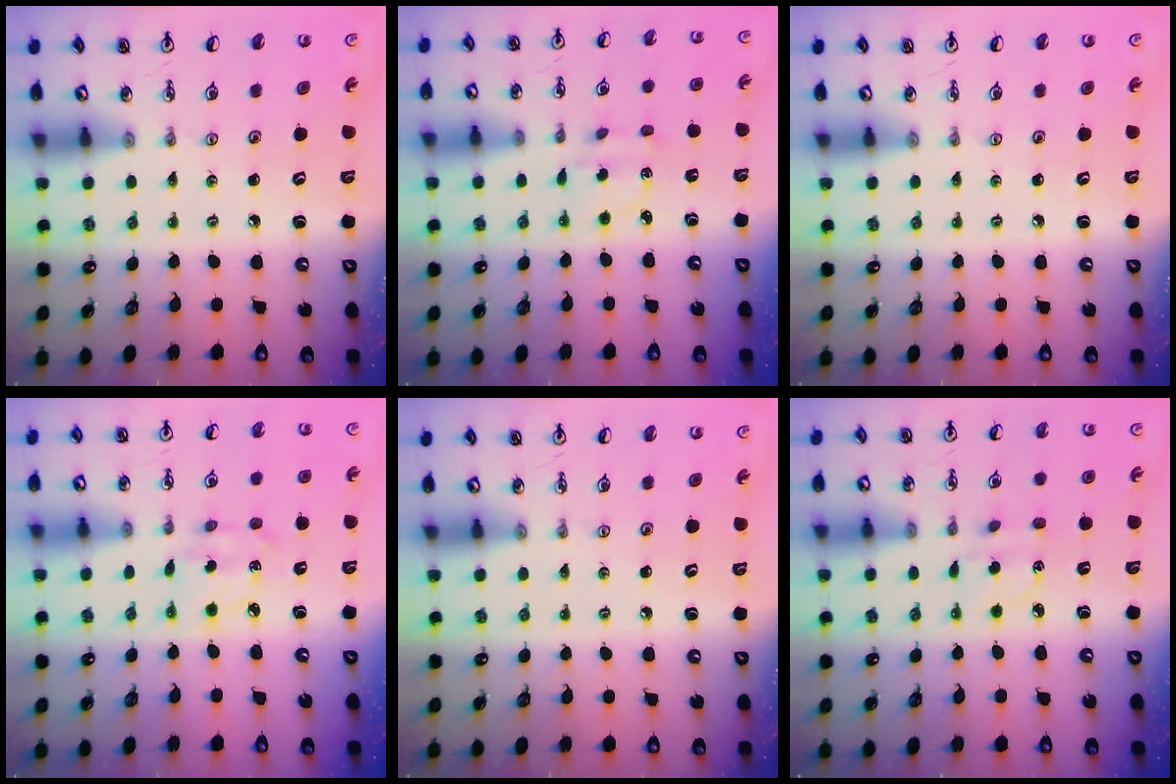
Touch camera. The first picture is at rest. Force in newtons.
{"total": 2.7, "press": 2.7, "slide": 0.5}
{"total": 0.0}
{"total": 3.5, "press": 3.5, "slide": 0.2}
{"total": 0.0}
{"total": 4.0, "press": 3.9, "slide": 0.6}